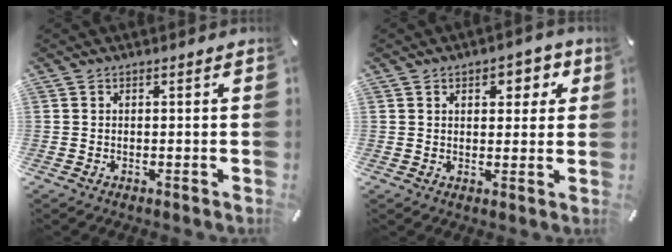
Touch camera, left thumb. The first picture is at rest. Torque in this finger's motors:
{"motor_torque": [0.07, 0.11, 0.02, -0.08, 0.02]}